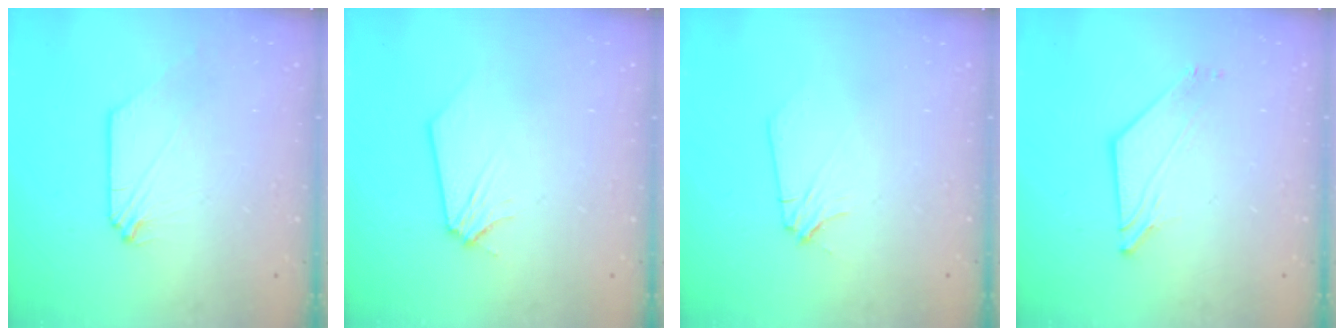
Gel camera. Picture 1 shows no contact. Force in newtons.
{"total": 0.0}
{"total": 2.9, "press": 2.9, "slide": 0.5}
{"total": 2.9, "press": 2.9, "slide": 0.2}